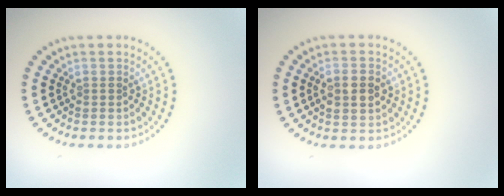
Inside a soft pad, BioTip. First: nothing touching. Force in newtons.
{"total": 2.5, "press": 2.4, "slide": 0.4}